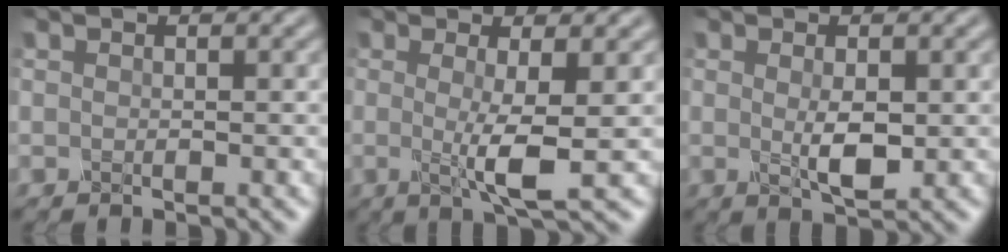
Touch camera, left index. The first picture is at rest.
{"total": 4.1, "force": [0.0, 0.6, 4.1], "torque": [-0.073, -0.012, 0.000]}
{"total": 2.7, "force": [0.1, 0.9, 2.6], "torque": [-0.052, -0.006, 0.006]}